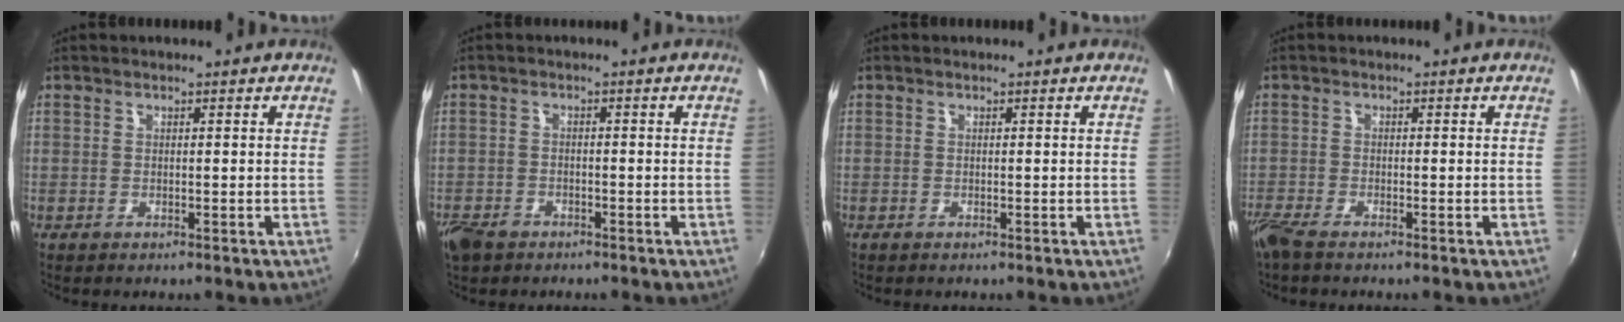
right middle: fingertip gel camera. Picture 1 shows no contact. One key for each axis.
{"total": 5.7, "fx": -4.1, "fy": 3.2, "fz": 2.2, "tx": -0.068, "ty": -0.011, "tz": -0.078}
{"total": 0.0}
{"total": 3.8, "fx": -3.2, "fy": 0.5, "fz": 2.1, "tx": -0.056, "ty": -0.016, "tz": -0.065}